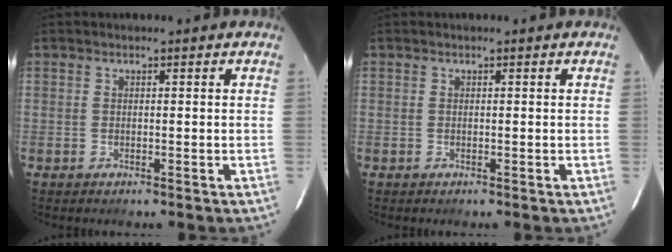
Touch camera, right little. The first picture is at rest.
{"total": 0.0}